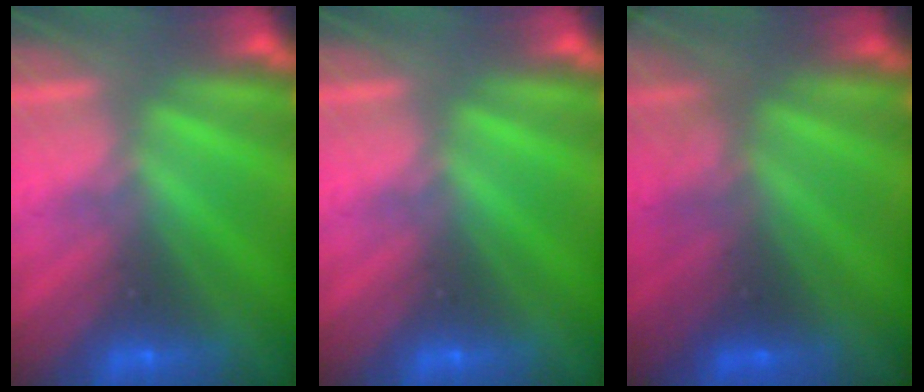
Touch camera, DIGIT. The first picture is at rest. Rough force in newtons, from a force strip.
{"total": 0.0}
{"total": 2.7}